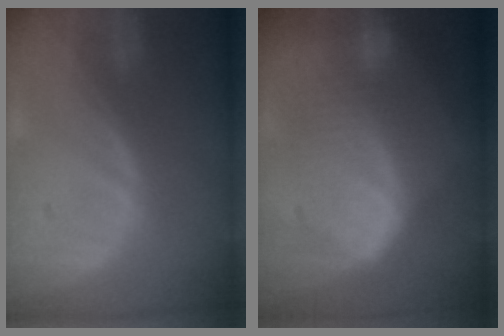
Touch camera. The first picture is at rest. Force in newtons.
{"total": 9.5, "press": 9.5, "slide": 0.3}